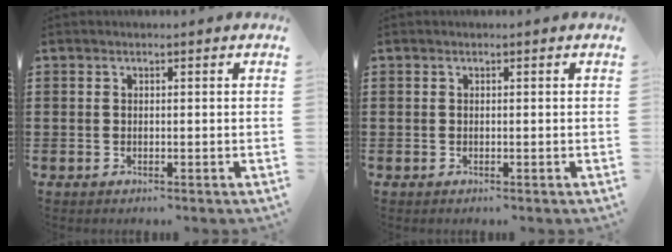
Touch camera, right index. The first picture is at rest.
{"total": 0.0}